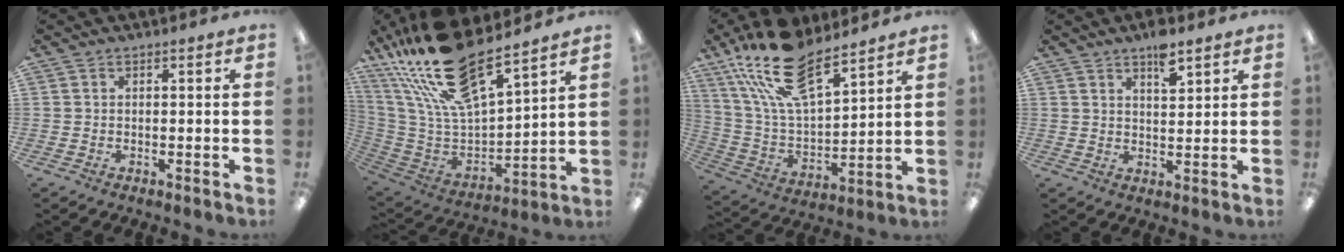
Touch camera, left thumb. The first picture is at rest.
{"total": 23.8, "force": [18.4, 7.0, 13.4], "torque": [-0.263, -0.116, 0.320]}
{"total": 19.9, "force": [14.3, 7.7, 11.5], "torque": [-0.240, -0.073, 0.254]}
{"total": 5.8, "force": [4.2, 2.1, 3.4], "torque": [-0.044, -0.024, 0.069]}